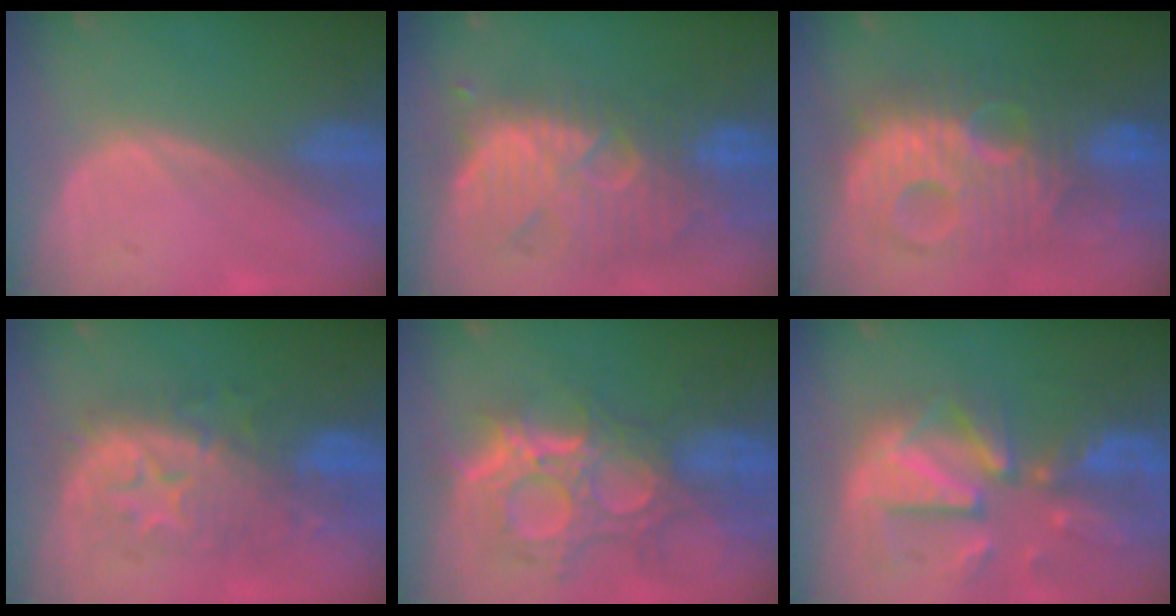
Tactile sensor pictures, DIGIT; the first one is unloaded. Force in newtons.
{"total": 11.8, "press": 10.9, "slide": 4.4}
{"total": 12.1, "press": 12.1, "slide": 0.8}
{"total": 9.2, "press": 9.2, "slide": 0.4}
{"total": 12.0, "press": 10.8, "slide": 5.3}
{"total": 12.1, "press": 10.4, "slide": 6.2}